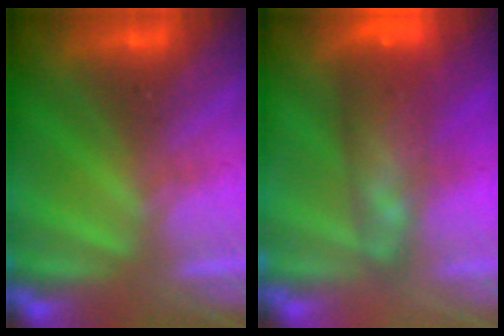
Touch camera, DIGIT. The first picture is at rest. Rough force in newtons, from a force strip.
{"total": 7.8}